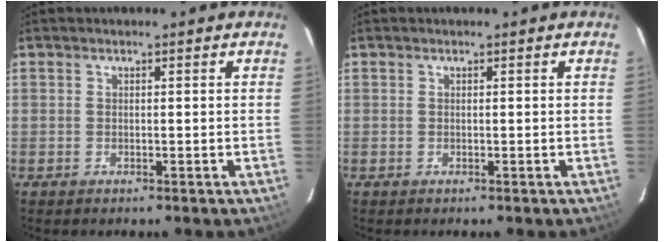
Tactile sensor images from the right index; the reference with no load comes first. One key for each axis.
{"total": 0.0}